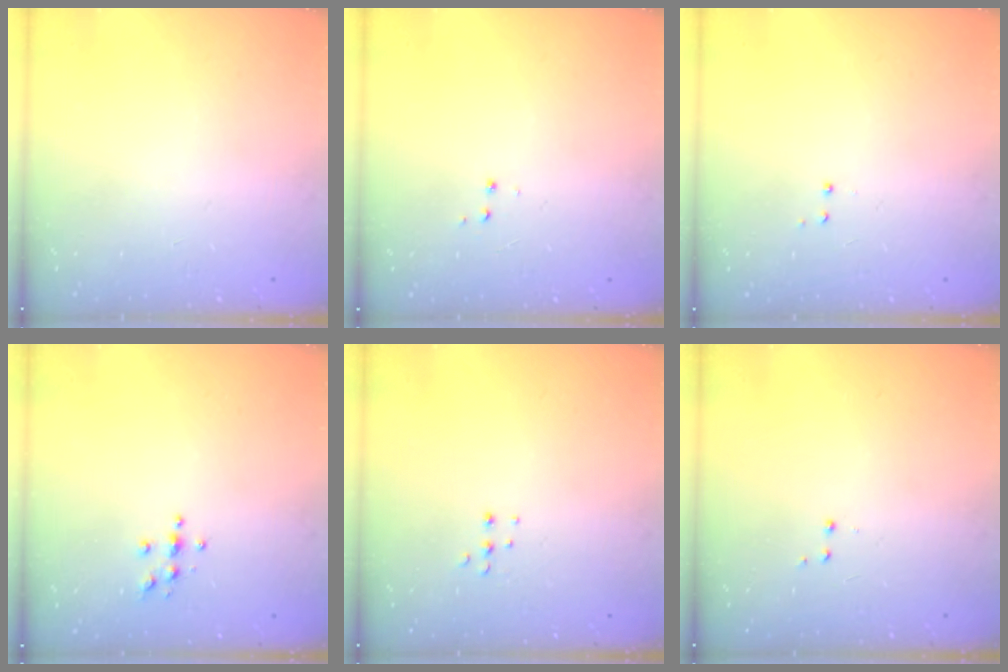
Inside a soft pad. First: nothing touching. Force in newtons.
{"total": 3.3, "press": 3.3, "slide": 0.4}
{"total": 2.9, "press": 2.8, "slide": 0.6}
{"total": 3.7, "press": 3.7, "slide": 0.4}
{"total": 3.6, "press": 3.5, "slide": 0.9}
{"total": 2.9, "press": 2.8, "slide": 0.7}